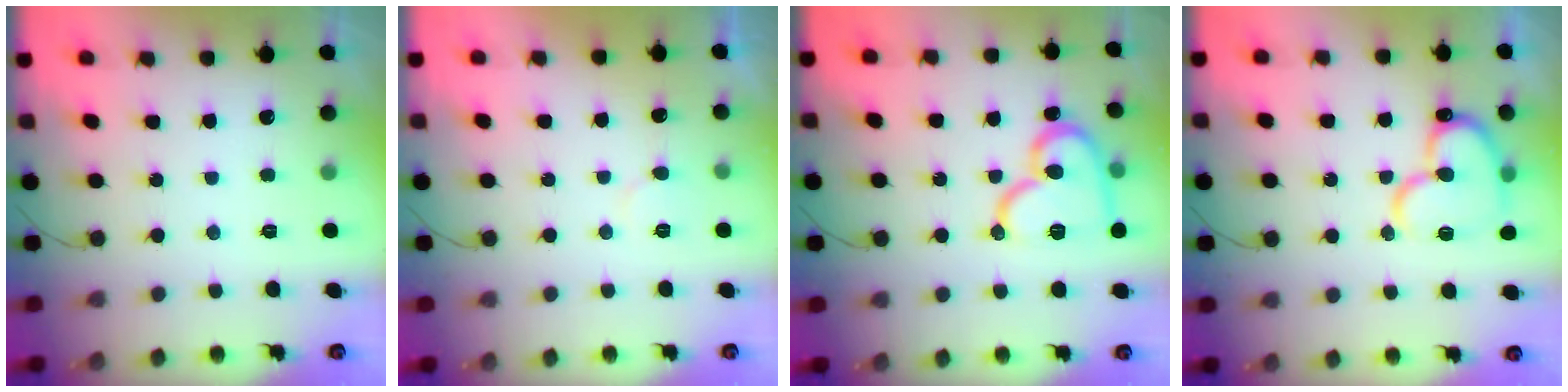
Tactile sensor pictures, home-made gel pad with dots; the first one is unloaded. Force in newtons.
{"total": 3.8, "press": 3.8, "slide": 0.2}
{"total": 17.3, "press": 17.3, "slide": 1.7}
{"total": 16.7, "press": 16.6, "slide": 2.0}